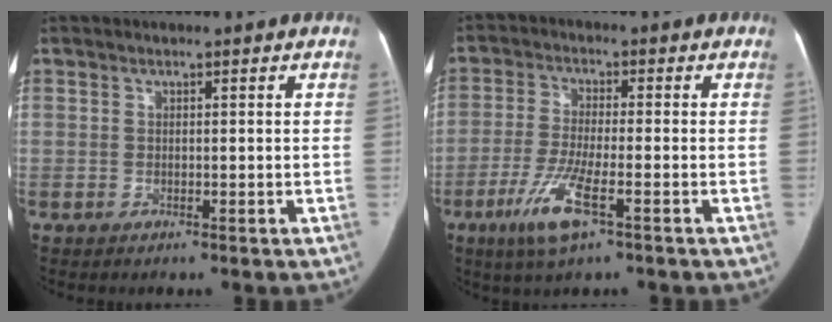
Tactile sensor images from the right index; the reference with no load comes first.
{"total": 8.3, "force": [-4.1, 1.3, 7.0], "torque": [-0.151, -0.018, -0.077]}